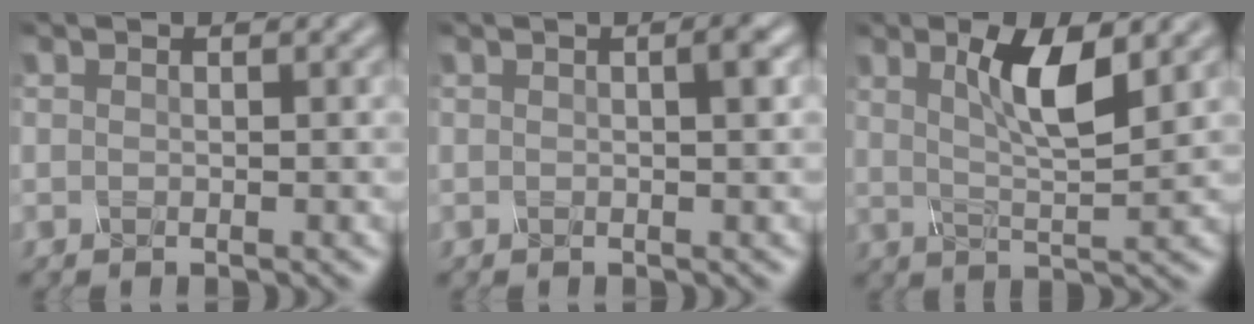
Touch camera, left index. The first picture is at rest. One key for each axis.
{"total": 2.4, "fx": 0.4, "fy": 0.8, "fz": 2.2, "tx": -0.005, "ty": 0.016, "tz": -0.006}
{"total": 3.8, "fx": 1.5, "fy": 0.2, "fz": 3.5, "tx": -0.081, "ty": -0.004, "tz": 0.053}